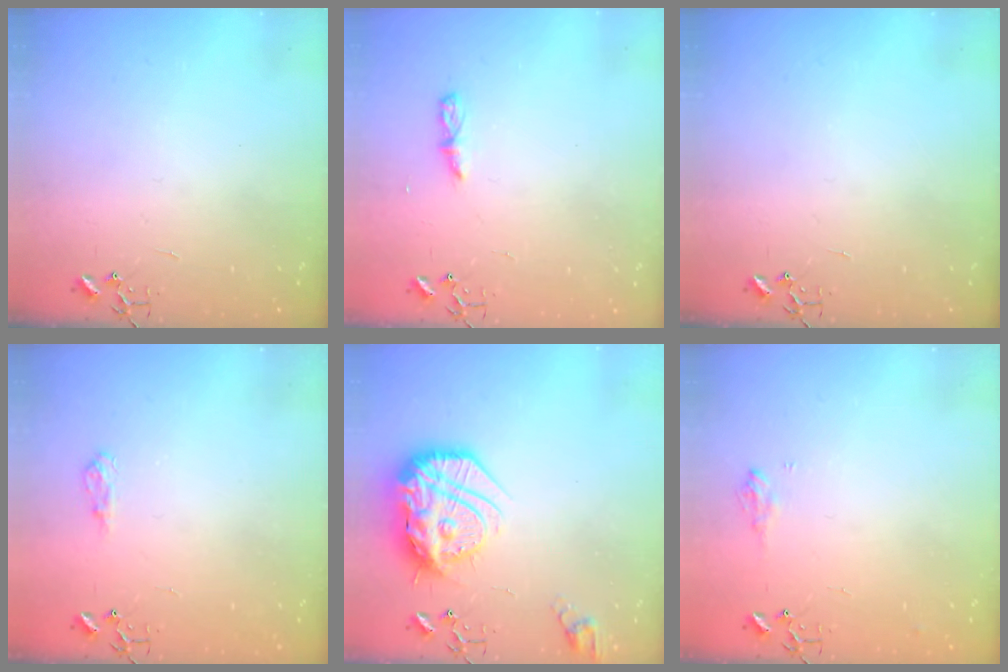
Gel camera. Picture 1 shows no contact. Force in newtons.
{"total": 3.9, "press": 3.8, "slide": 0.5}
{"total": 0.0}
{"total": 7.2, "press": 7.2, "slide": 0.8}
{"total": 22.8, "press": 22.7, "slide": 2.0}
{"total": 7.6, "press": 7.6, "slide": 0.7}